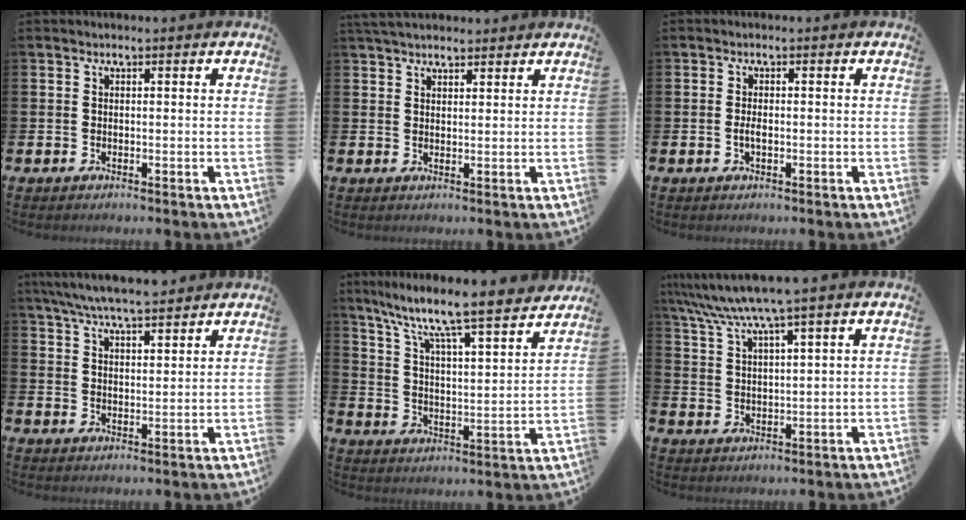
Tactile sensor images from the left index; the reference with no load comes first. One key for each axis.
{"total": 3.2, "fx": 3.0, "fy": 0.8, "fz": 0.8, "tx": -0.017, "ty": -0.006, "tz": 0.056}
{"total": 1.4, "fx": -0.2, "fy": 0.7, "fz": 1.1, "tx": -0.020, "ty": 0.003, "tz": -0.005}
{"total": 6.7, "fx": 6.4, "fy": 0.7, "fz": 1.9, "tx": -0.052, "ty": -0.024, "tz": 0.117}
{"total": 8.9, "fx": 8.1, "fy": 0.3, "fz": 3.6, "tx": -0.089, "ty": -0.070, "tz": 0.130}
{"total": 6.6, "fx": 5.5, "fy": 0.0, "fz": 3.6, "tx": -0.087, "ty": -0.019, "tz": 0.096}